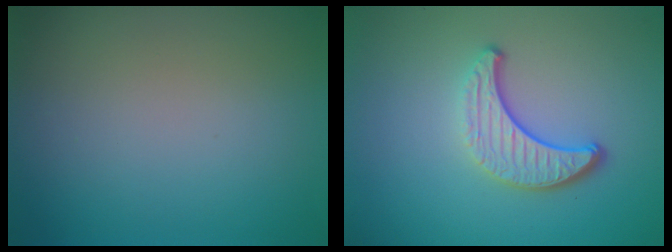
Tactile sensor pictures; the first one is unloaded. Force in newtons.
{"total": 3.8, "press": 2.9, "slide": 2.5}